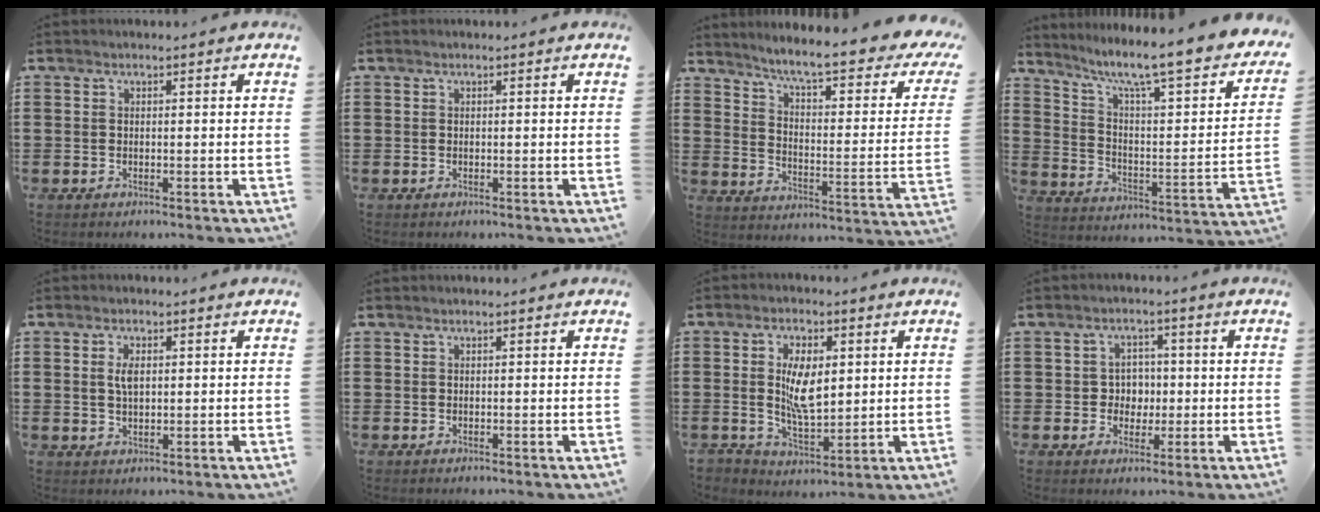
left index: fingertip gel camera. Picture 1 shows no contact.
{"total": 0.0}
{"total": 6.5, "force": [4.9, -0.3, 4.2], "torque": [-0.095, -0.044, 0.072]}
{"total": 8.4, "force": [6.3, 0.6, 5.4], "torque": [-0.116, -0.055, 0.092]}
{"total": 2.8, "force": [0.7, 1.1, 2.5], "torque": [-0.053, 0.007, 0.010]}
{"total": 0.0}
{"total": 7.2, "force": [1.0, 3.8, 6.0], "torque": [-0.104, 0.005, 0.014]}
{"total": 3.8, "force": [-0.2, 3.4, 1.6], "torque": [-0.036, 0.004, -0.010]}